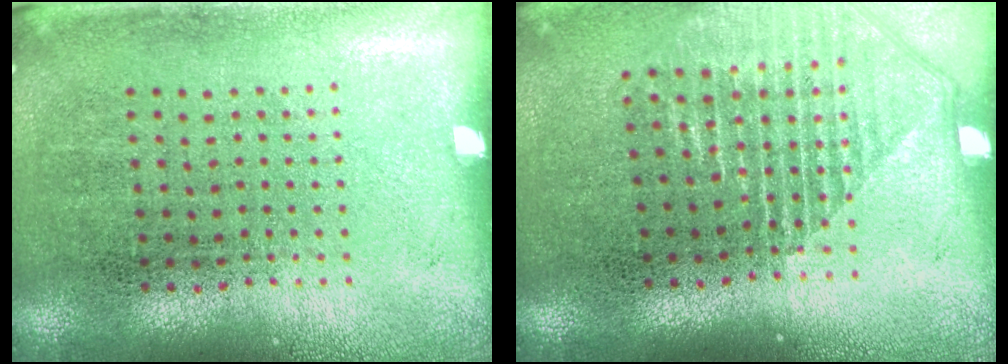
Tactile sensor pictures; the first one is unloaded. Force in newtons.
{"total": 1.3, "press": 1.2, "slide": 0.6}